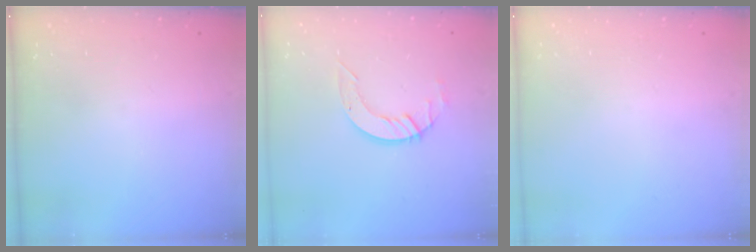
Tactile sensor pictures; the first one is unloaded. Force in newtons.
{"total": 6.1, "press": 6.1, "slide": 0.5}
{"total": 0.0}